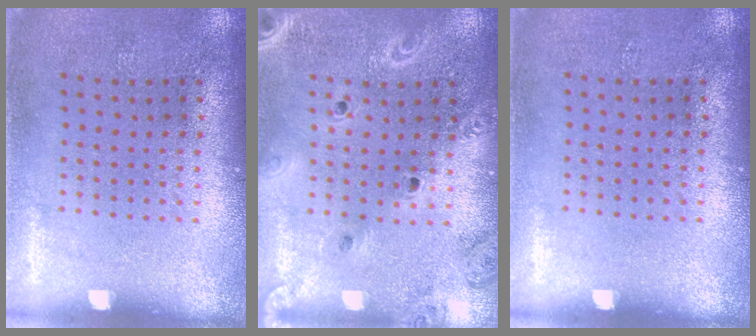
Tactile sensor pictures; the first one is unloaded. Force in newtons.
{"total": 2.2, "press": 2.0, "slide": 0.9}
{"total": 0.0}